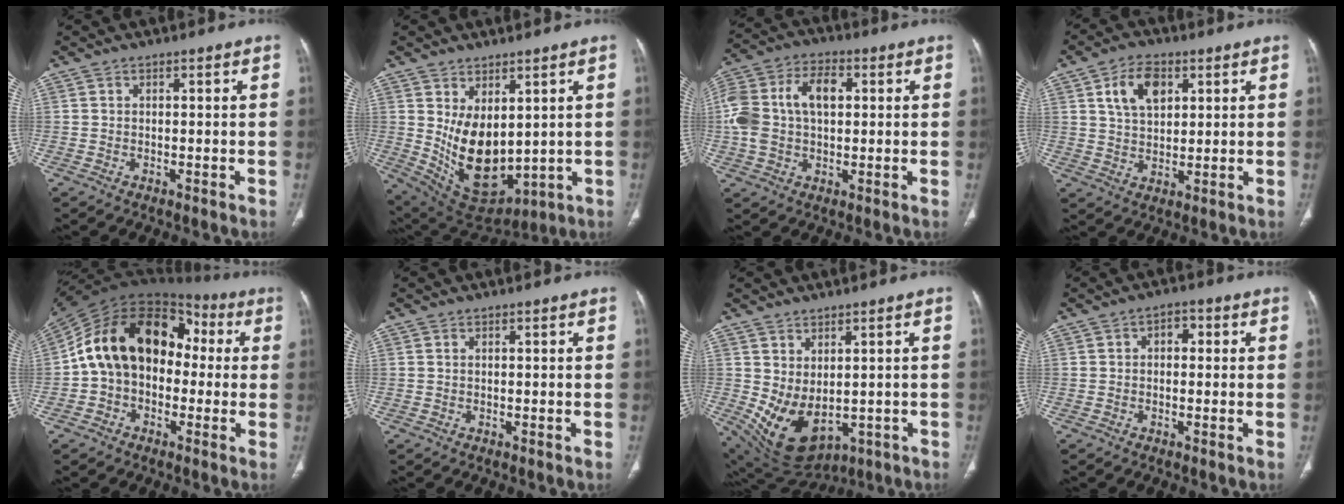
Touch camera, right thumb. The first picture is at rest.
{"total": 13.4, "force": [1.8, 8.0, 10.6], "torque": [-0.156, -0.030, 0.067]}
{"total": 14.6, "force": [1.9, 9.2, 11.1], "torque": [-0.230, 0.031, 0.032]}
{"total": 8.5, "force": [3.4, 5.3, 5.8], "torque": [-0.084, -0.010, 0.063]}
{"total": 19.2, "force": [0.8, 13.8, 13.4], "torque": [-0.199, 0.051, 0.000]}
{"total": 0.0}
{"total": 11.1, "force": [-0.8, 6.7, 8.8], "torque": [-0.142, -0.009, 0.025]}
{"total": 2.9, "force": [0.4, 2.0, 2.1], "torque": [-0.017, 0.012, 0.000]}